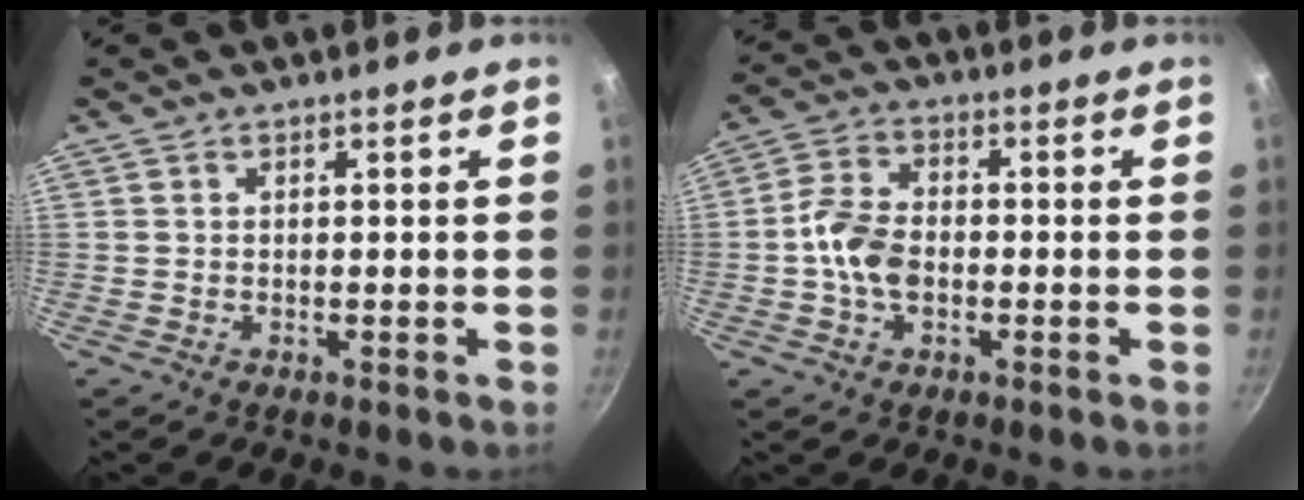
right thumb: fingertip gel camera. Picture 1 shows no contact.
{"total": 7.6, "force": [-1.3, 4.9, 5.6], "torque": [-0.106, 0.027, -0.031]}